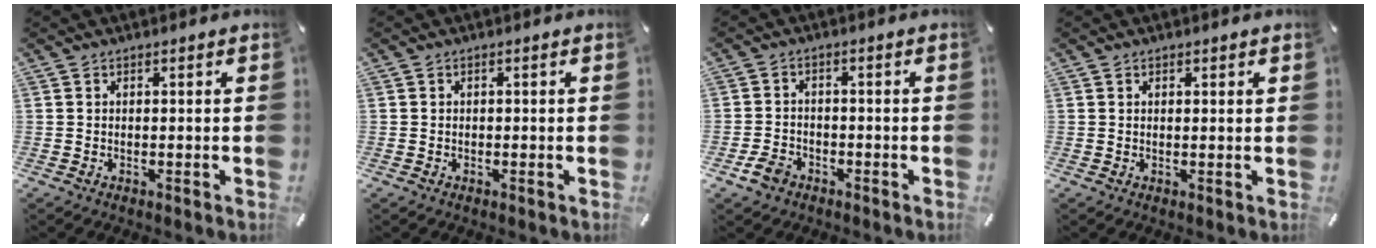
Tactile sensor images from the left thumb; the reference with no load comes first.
{"total": 0.0}
{"total": 4.2, "force": [-2.3, 3.2, 1.3], "torque": [-0.034, 0.008, -0.046]}
{"total": 0.8, "force": [0.7, 0.4, 0.3], "torque": [-0.006, 0.001, 0.012]}